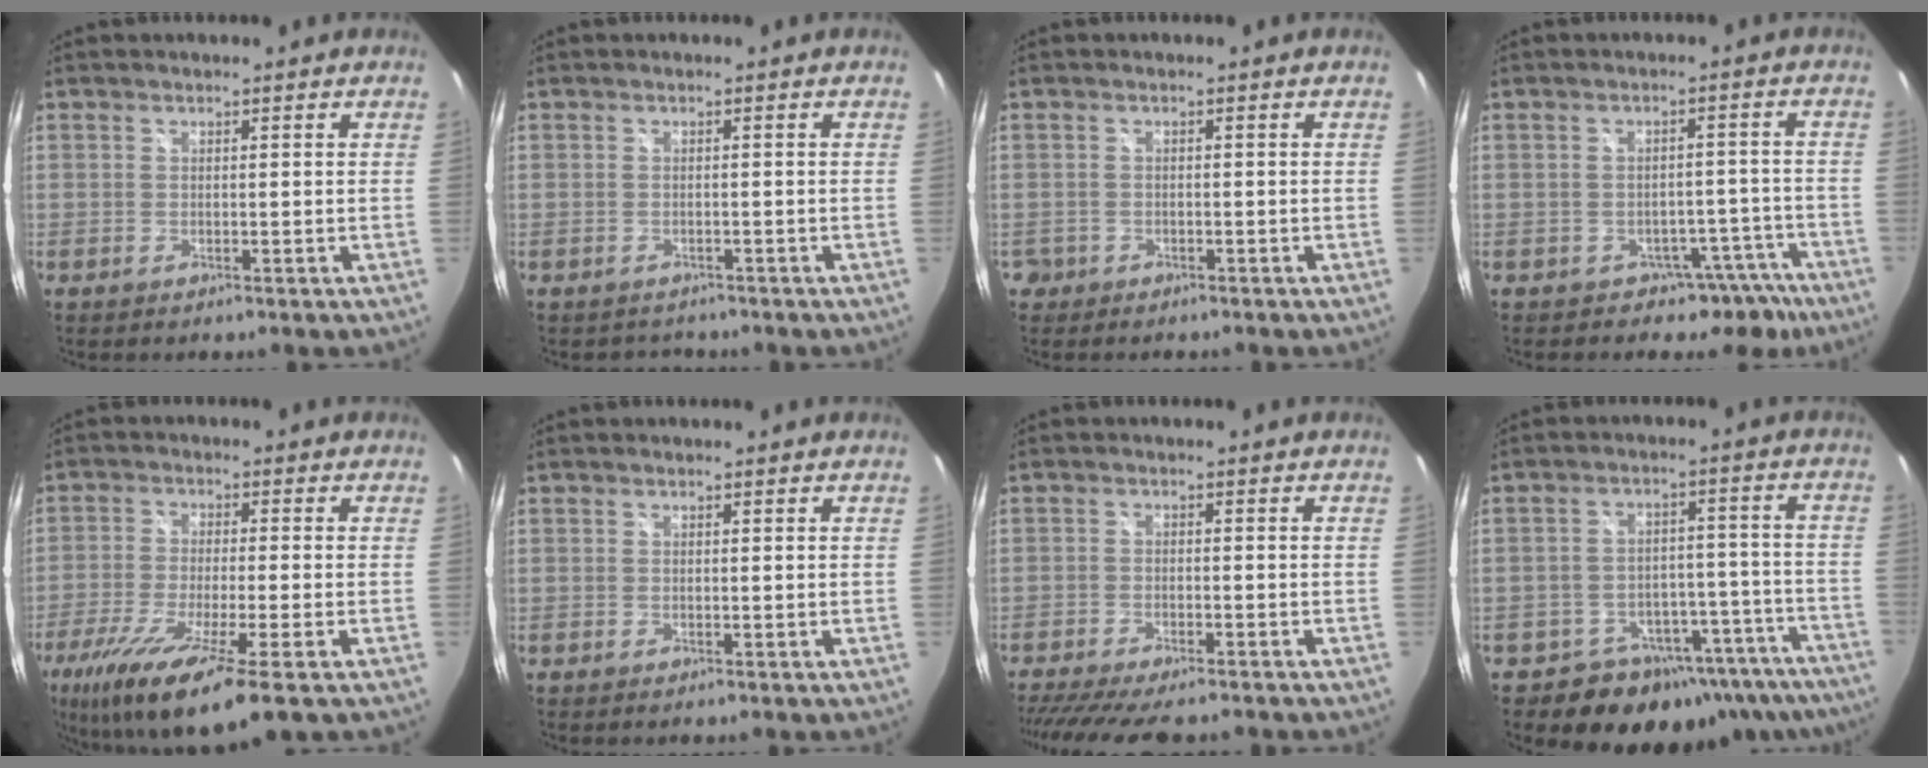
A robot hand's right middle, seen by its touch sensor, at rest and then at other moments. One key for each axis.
{"total": 2.1, "fx": -1.6, "fy": 1.3, "fz": 0.1, "tx": -0.009, "ty": -0.003, "tz": -0.021}
{"total": 2.6, "fx": -1.4, "fy": 2.1, "fz": 0.4, "tx": -0.019, "ty": -0.001, "tz": -0.023}
{"total": 6.8, "fx": -4.9, "fy": 4.6, "fz": 1.3, "tx": -0.006, "ty": 0.043, "tz": -0.046}
{"total": 15.5, "fx": -8.8, "fy": 2.2, "fz": 12.5, "tx": -0.248, "ty": -0.062, "tz": -0.157}
{"total": 0.0}
{"total": 12.2, "fx": -10.5, "fy": 2.2, "fz": 5.8, "tx": -0.130, "ty": -0.031, "tz": -0.166}
{"total": 17.0, "fx": -12.6, "fy": 10.2, "fz": 5.1, "tx": -0.086, "ty": 0.041, "tz": -0.142}